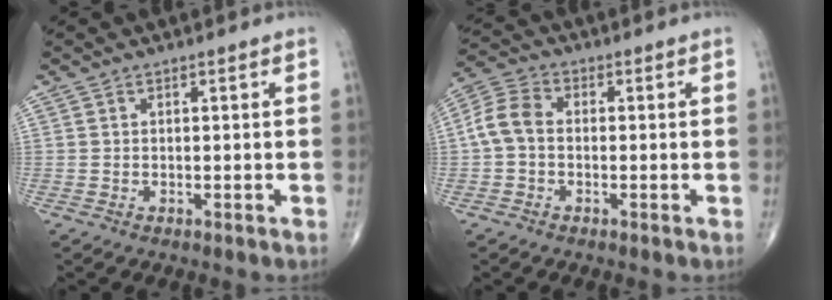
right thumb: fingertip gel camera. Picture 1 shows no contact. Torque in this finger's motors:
{"motor_torque": [-0.27, 0.36, 0.46, -0.19, 0.21]}